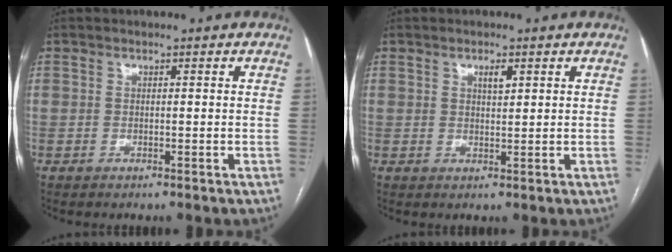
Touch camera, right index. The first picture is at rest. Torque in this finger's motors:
{"motor_torque": [0.14, -0.04, 0.04, 0.03]}